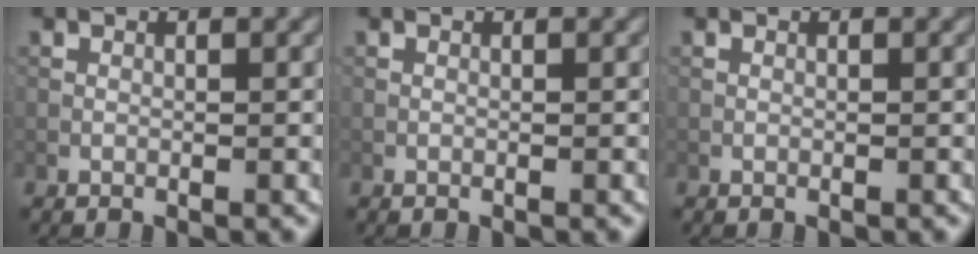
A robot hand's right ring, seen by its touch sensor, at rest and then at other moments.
{"total": 0.0}
{"total": 0.0}